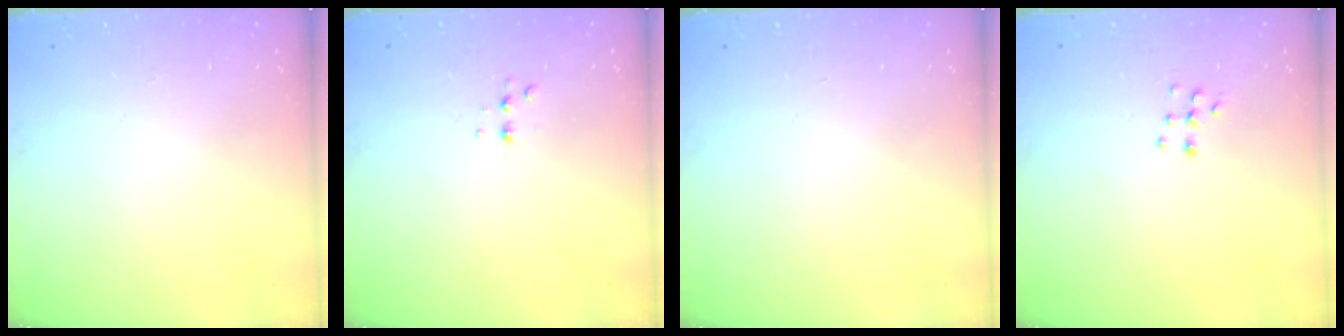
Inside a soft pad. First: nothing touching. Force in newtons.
{"total": 3.6, "press": 3.5, "slide": 1.1}
{"total": 0.0}
{"total": 5.9, "press": 5.9, "slide": 0.4}